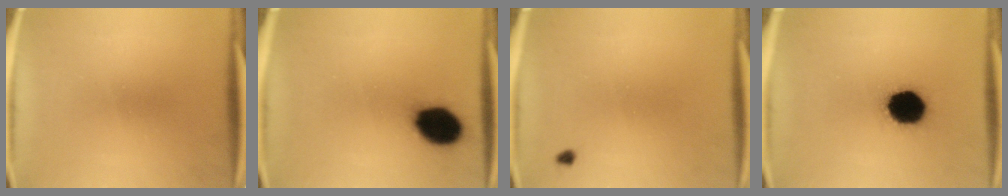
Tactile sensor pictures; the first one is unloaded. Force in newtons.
{"total": 13.2}
{"total": 0.7}
{"total": 15.0}